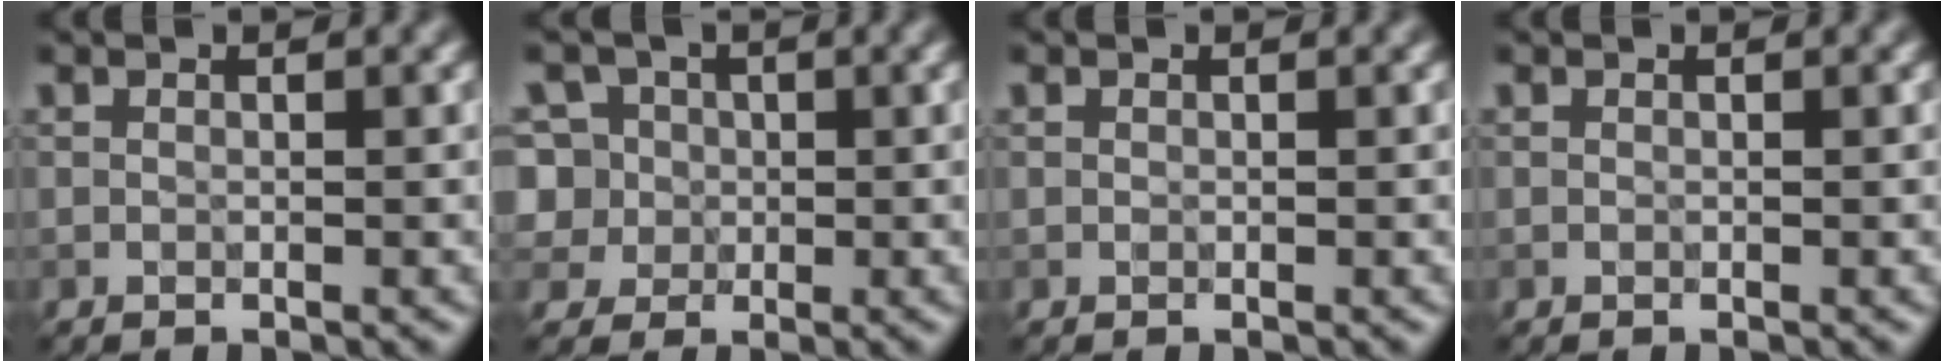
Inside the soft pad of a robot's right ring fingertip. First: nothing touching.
{"total": 7.9, "force": [1.5, 7.0, 3.3], "torque": [-0.062, 0.039, -0.005]}
{"total": 0.0}
{"total": 0.0}